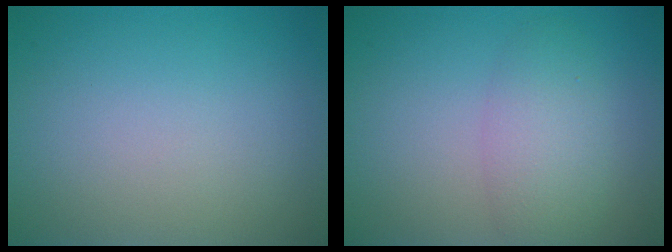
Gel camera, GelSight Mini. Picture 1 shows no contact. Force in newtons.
{"total": 2.4, "press": 2.4, "slide": 0.2}